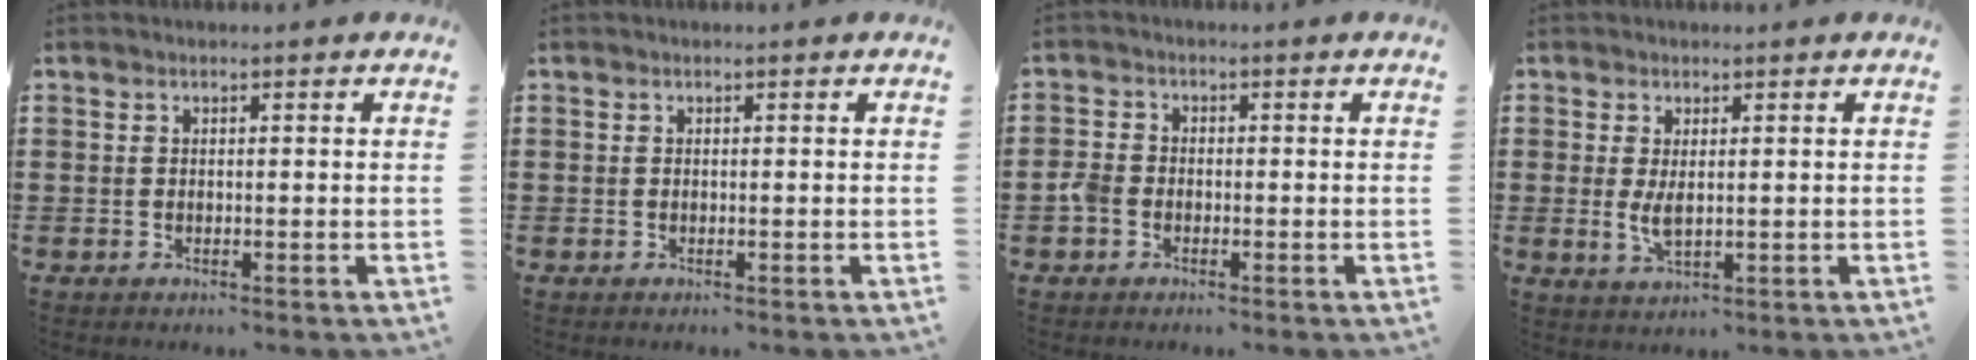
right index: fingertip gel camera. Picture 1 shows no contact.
{"total": 0.0}
{"total": 2.6, "force": [-1.2, 1.9, 1.4], "torque": [-0.042, -0.002, -0.026]}
{"total": 3.3, "force": [0.5, 1.4, 2.9], "torque": [-0.066, -0.001, 0.006]}